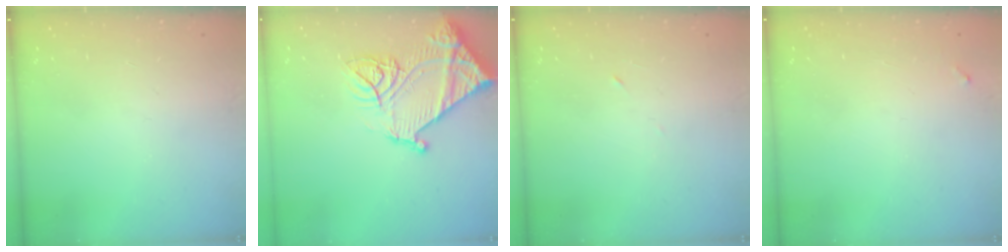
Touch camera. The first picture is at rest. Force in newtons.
{"total": 19.9, "press": 19.8, "slide": 2.1}
{"total": 2.7, "press": 2.5, "slide": 1.0}
{"total": 3.9, "press": 3.9, "slide": 0.3}